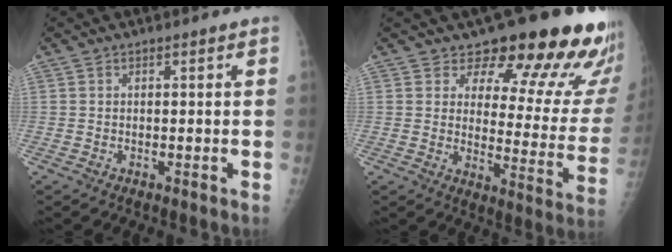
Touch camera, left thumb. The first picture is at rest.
{"total": 18.7, "force": [15.0, 6.4, 9.1], "torque": [-0.064, -0.108, 0.172]}